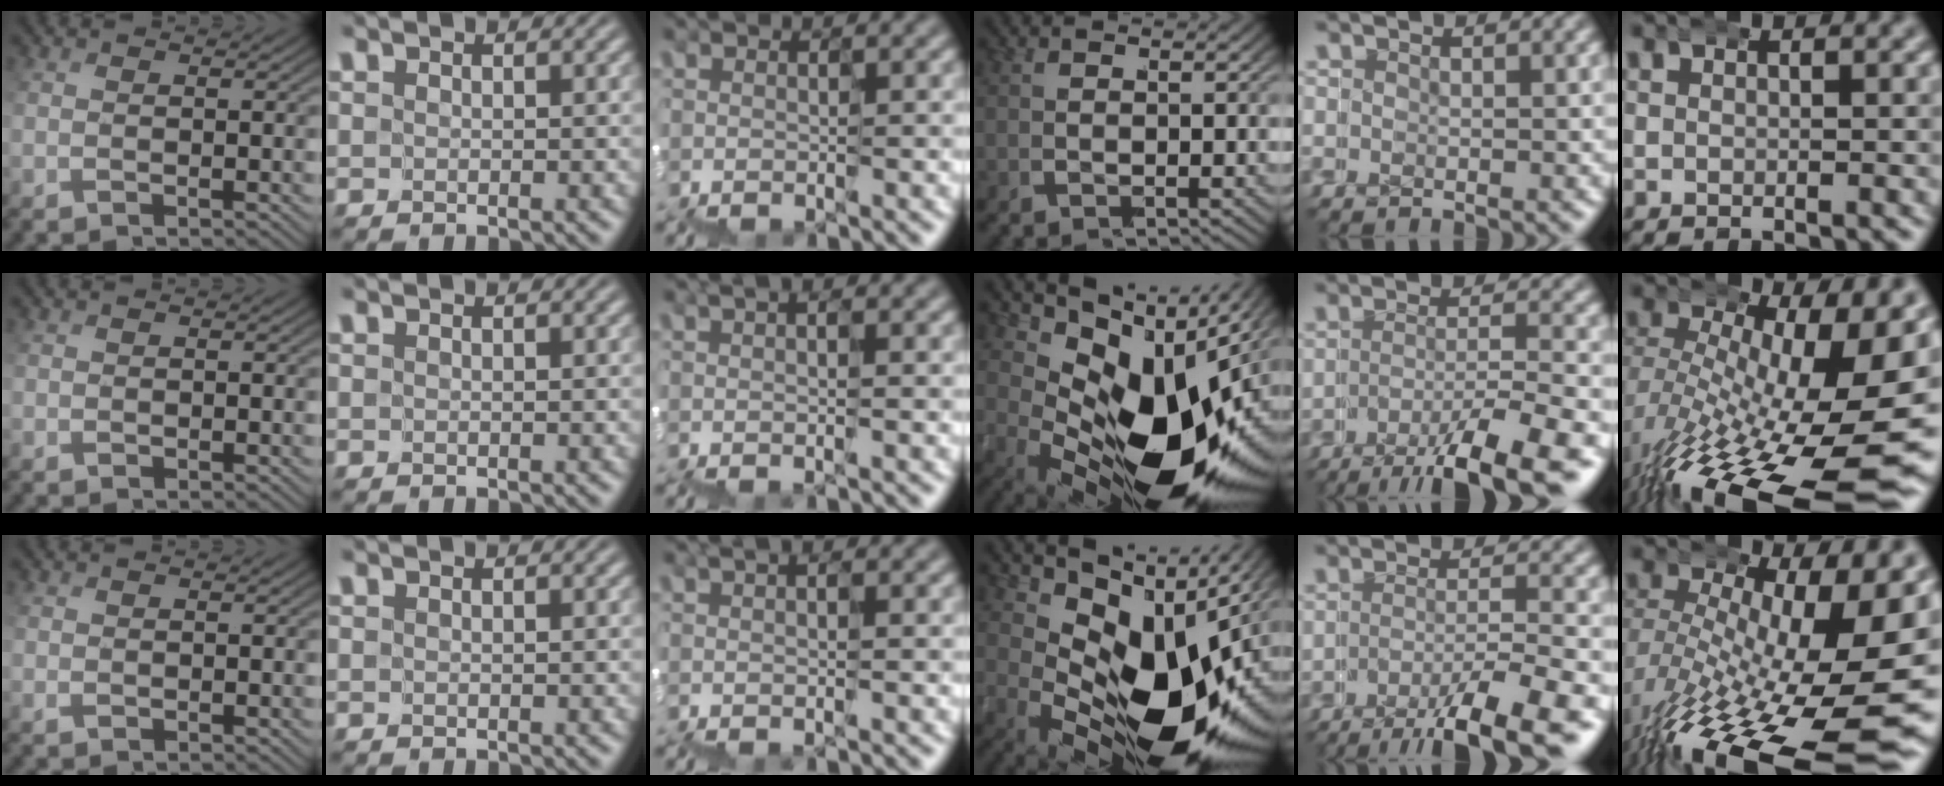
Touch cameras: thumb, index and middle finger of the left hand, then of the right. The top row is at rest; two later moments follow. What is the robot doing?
{"motion": "wrap", "object": "duck tape"}